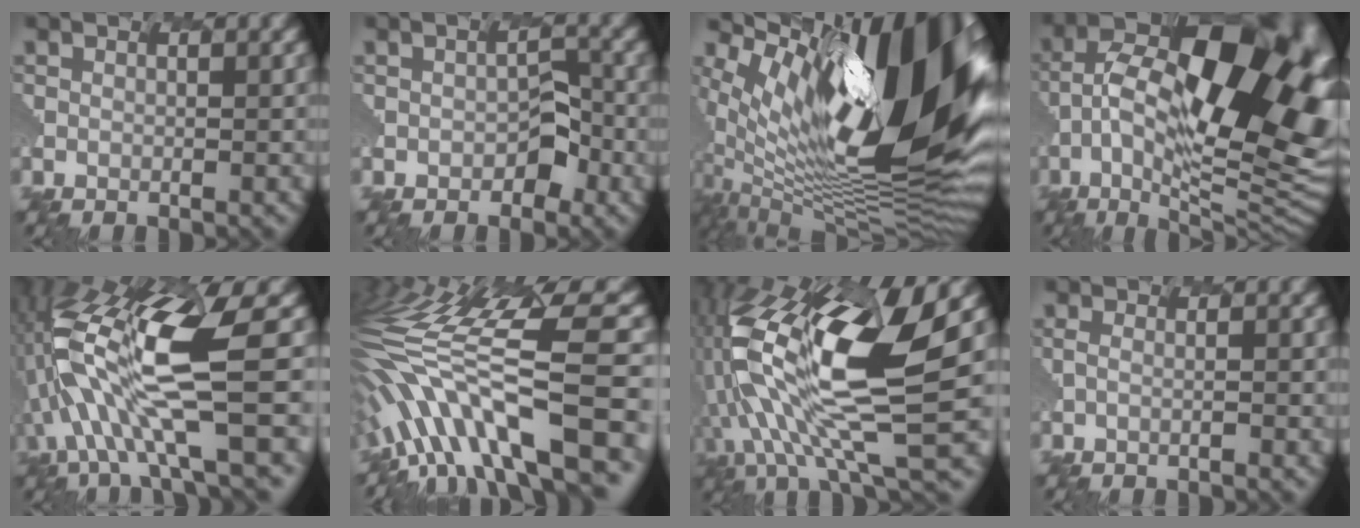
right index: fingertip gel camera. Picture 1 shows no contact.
{"total": 1.6, "force": [-1.0, 1.2, 0.2], "torque": [-0.014, 0.009, -0.026]}
{"total": 16.1, "force": [5.5, 6.3, 13.8], "torque": [-0.240, 0.028, 0.067]}
{"total": 16.3, "force": [1.1, 8.0, 14.2], "torque": [-0.243, 0.035, 0.008]}
{"total": 10.1, "force": [-0.6, 2.6, 9.8], "torque": [-0.216, 0.005, -0.014]}
{"total": 11.2, "force": [-2.7, 4.1, 10.1], "torque": [-0.204, 0.044, -0.063]}
{"total": 11.7, "force": [1.2, 3.9, 11.0], "torque": [-0.251, 0.002, 0.019]}
{"total": 0.6, "force": [-0.1, -0.2, -0.5], "torque": [0.007, 0.015, -0.017]}